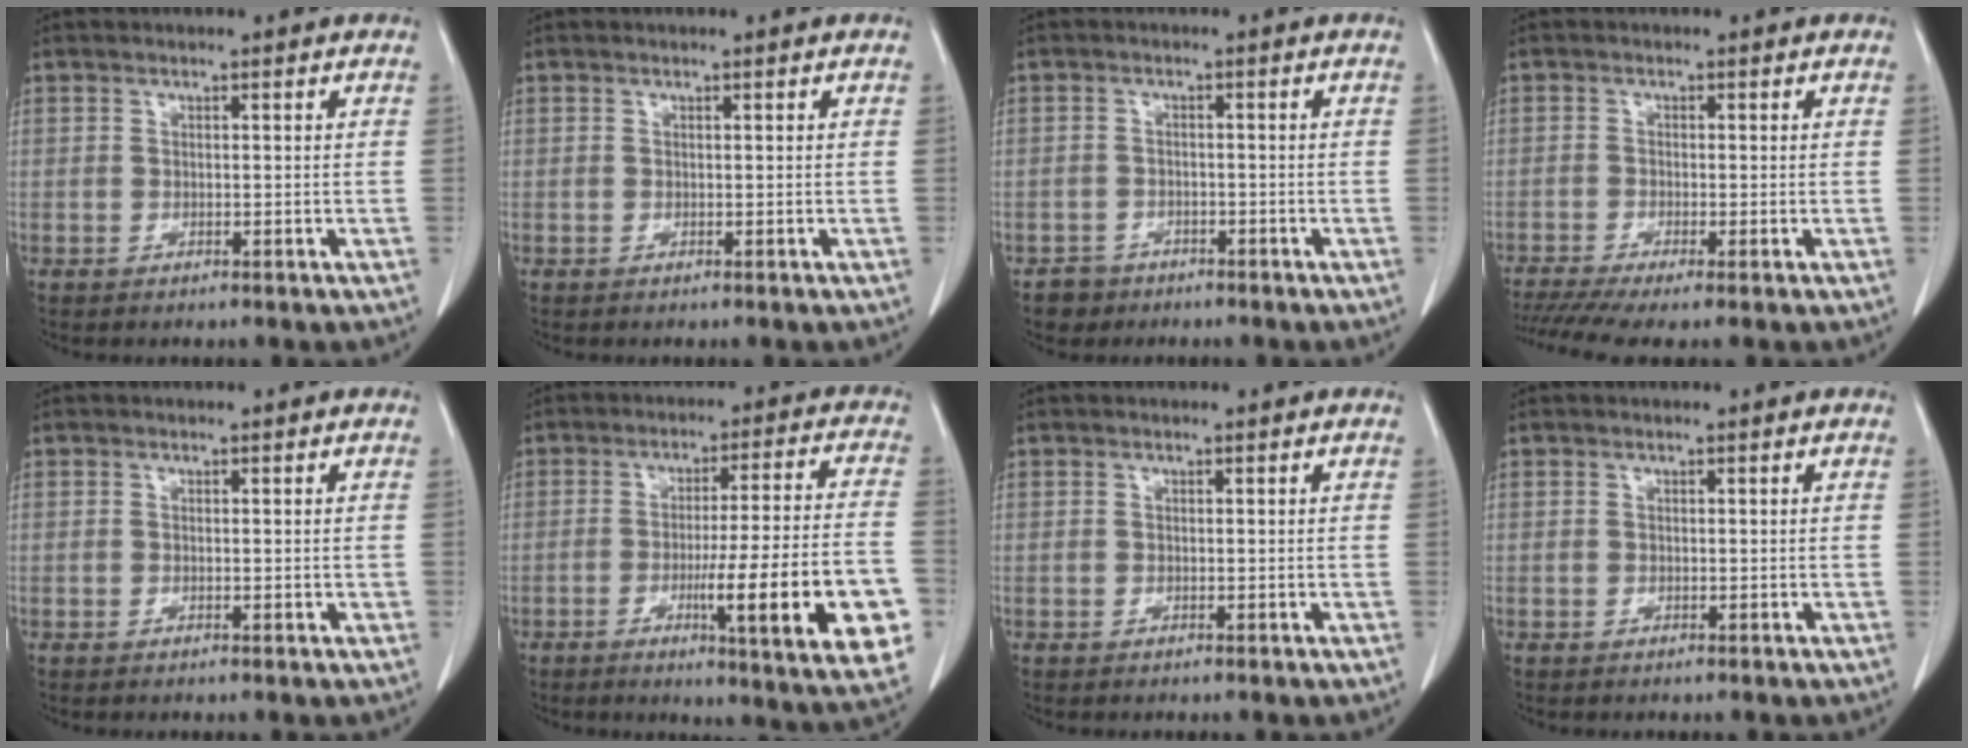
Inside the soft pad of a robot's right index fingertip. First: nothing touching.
{"total": 0.0}
{"total": 2.7, "force": [-1.7, 2.1, -0.4], "torque": [0.005, 0.011, -0.027]}
{"total": 6.4, "force": [-4.6, 0.4, 4.4], "torque": [-0.076, -0.008, -0.080]}
{"total": 0.0}
{"total": 18.8, "force": [-5.6, 0.0, 18.0], "torque": [-0.203, -0.015, -0.076]}
{"total": 0.0}
{"total": 0.0}